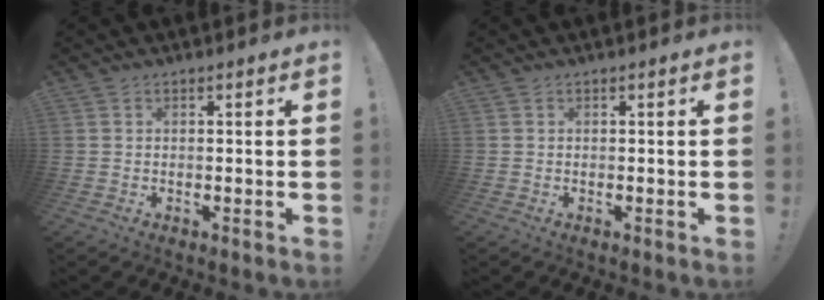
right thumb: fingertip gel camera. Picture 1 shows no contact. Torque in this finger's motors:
{"motor_torque": [0.00, 0.00, 0.00, 0.00, 0.00]}